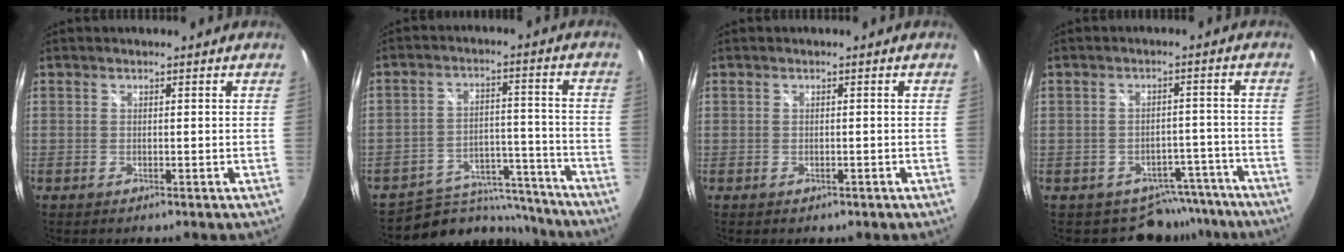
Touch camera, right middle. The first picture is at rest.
{"total": 12.2, "force": [-11.1, 4.9, 1.4], "torque": [-0.022, 0.032, -0.153]}
{"total": 0.6, "force": [-0.1, 0.6, 0.0], "torque": [0.003, -0.003, 0.000]}
{"total": 7.6, "force": [-6.2, 4.3, -0.4], "torque": [0.025, 0.043, -0.061]}